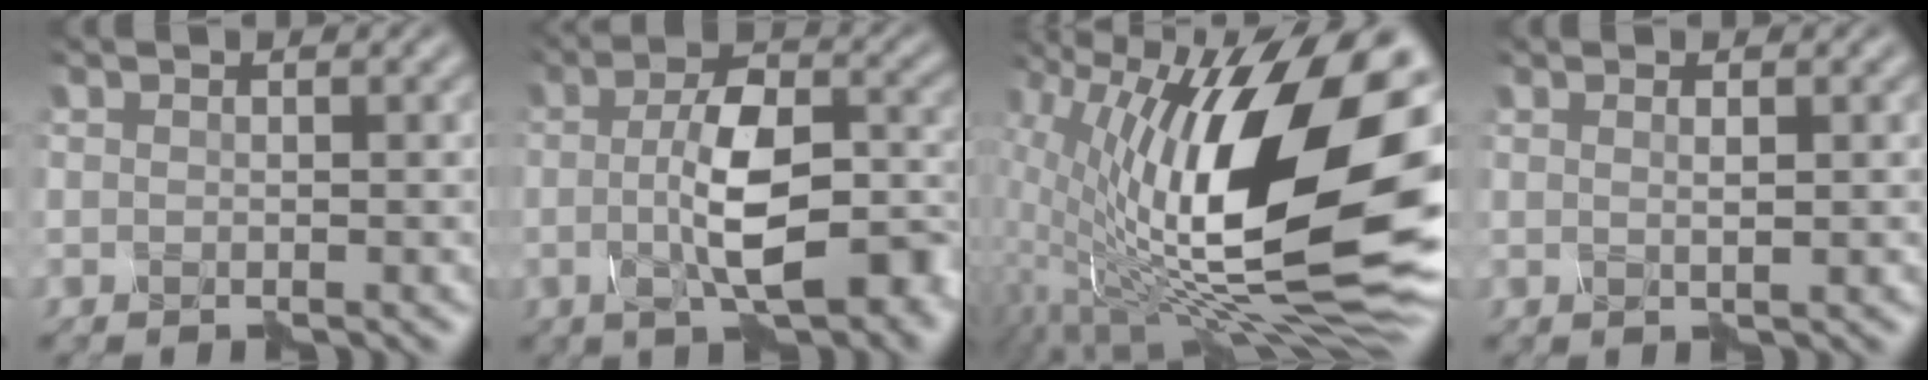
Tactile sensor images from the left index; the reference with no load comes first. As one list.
[{"total": 8.7, "force": [-1.5, 3.5, 7.8], "torque": [-0.129, 0.002, -0.024]}, {"total": 19.3, "force": [1.3, 8.5, 17.3], "torque": [-0.299, 0.000, 0.015]}, {"total": 1.0, "force": [0.5, 0.2, 0.9], "torque": [-0.009, 0.004, 0.005]}]